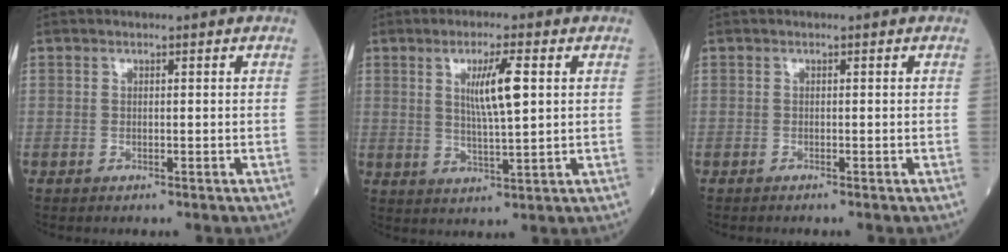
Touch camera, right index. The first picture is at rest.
{"total": 6.7, "force": [1.9, 0.4, 6.5], "torque": [-0.117, -0.003, 0.034]}
{"total": 0.6, "force": [-0.6, -0.1, 0.3], "torque": [-0.002, -0.001, -0.010]}